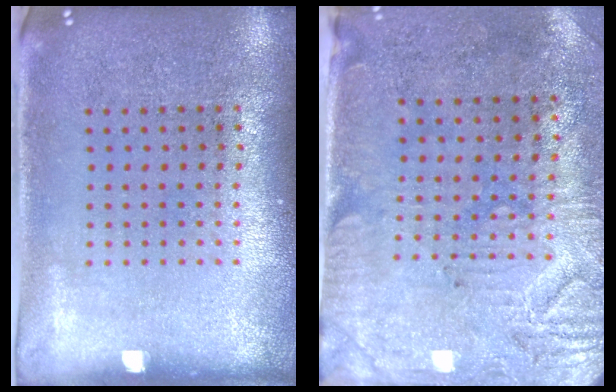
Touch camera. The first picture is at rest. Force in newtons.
{"total": 3.1, "press": 2.6, "slide": 1.6}